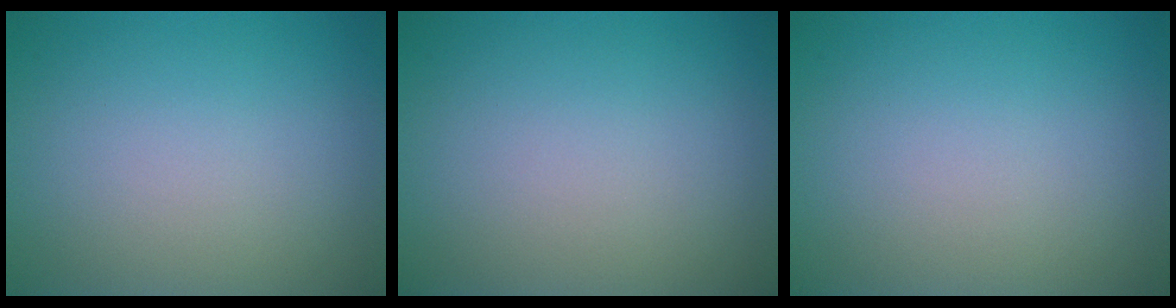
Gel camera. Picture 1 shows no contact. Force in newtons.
{"total": 0.0}
{"total": 0.0}